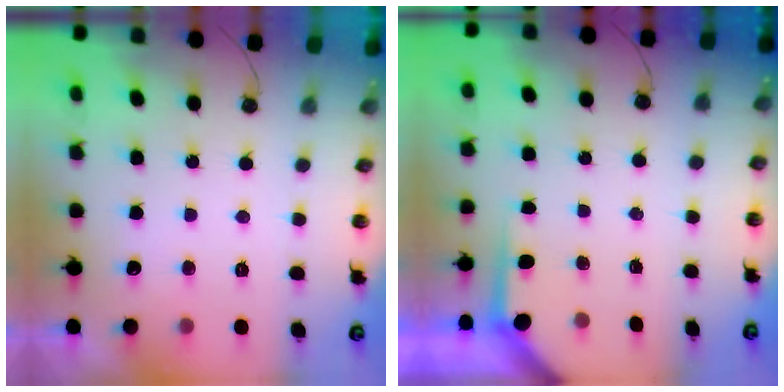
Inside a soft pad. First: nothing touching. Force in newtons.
{"total": 3.4, "press": 3.4, "slide": 0.3}